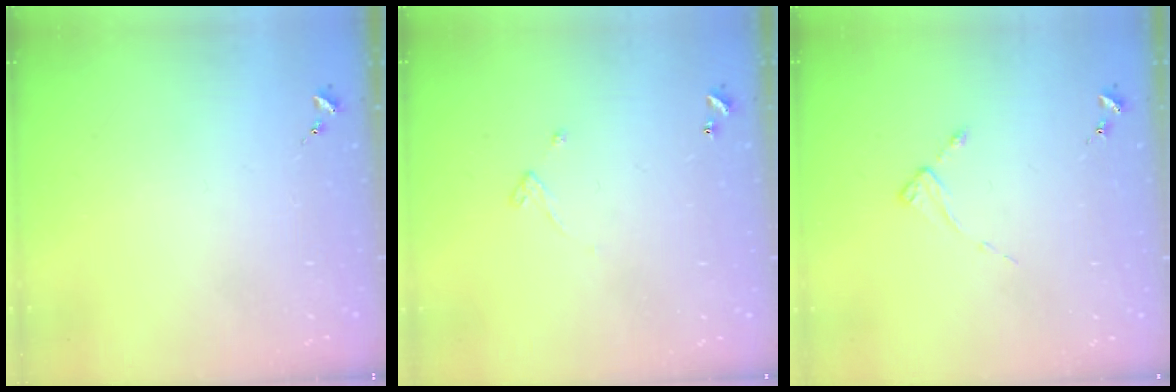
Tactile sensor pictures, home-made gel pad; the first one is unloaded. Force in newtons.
{"total": 3.4, "press": 3.4, "slide": 0.5}
{"total": 2.0, "press": 2.0, "slide": 0.3}